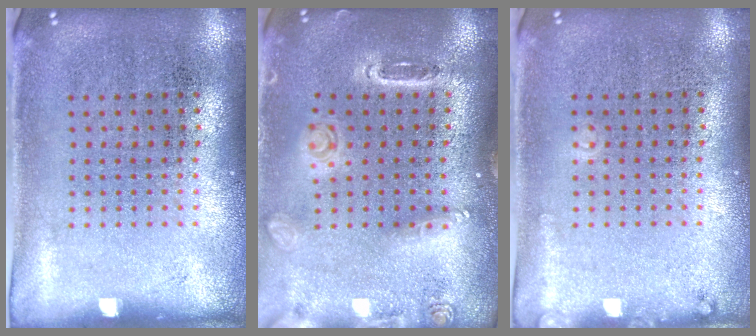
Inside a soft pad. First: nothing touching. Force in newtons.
{"total": 1.5, "press": 1.5, "slide": 0.1}
{"total": 0.9, "press": 0.8, "slide": 0.2}